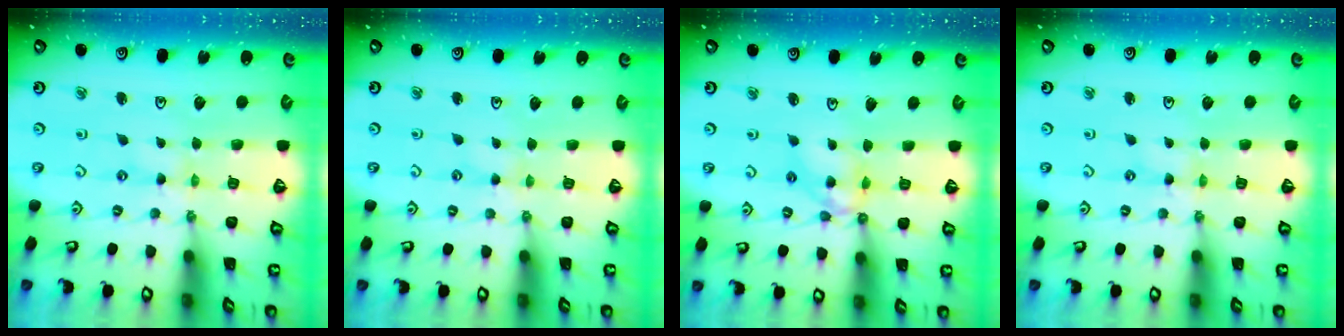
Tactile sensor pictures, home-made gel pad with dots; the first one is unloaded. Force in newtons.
{"total": 1.3, "press": 1.2, "slide": 0.3}
{"total": 11.2, "press": 11.1, "slide": 1.2}
{"total": 0.0}